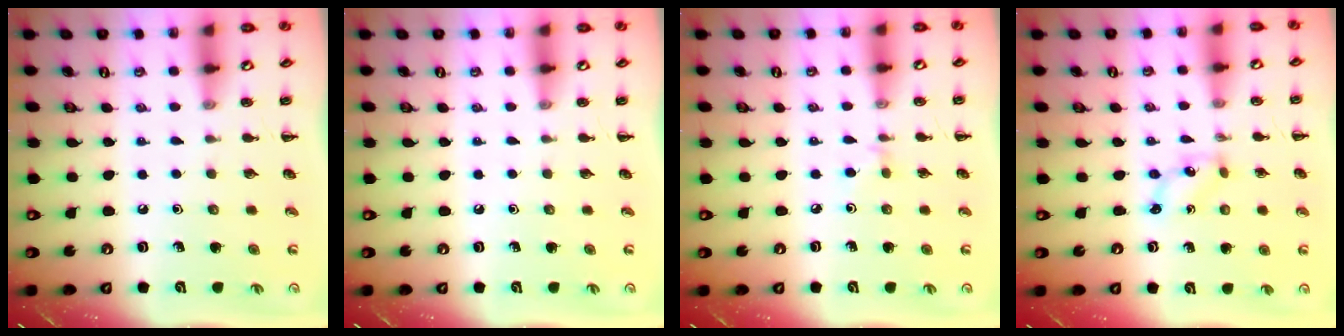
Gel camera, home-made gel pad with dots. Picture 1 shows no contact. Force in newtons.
{"total": 0.0}
{"total": 2.2, "press": 2.0, "slide": 0.8}
{"total": 1.4, "press": 1.4, "slide": 0.3}